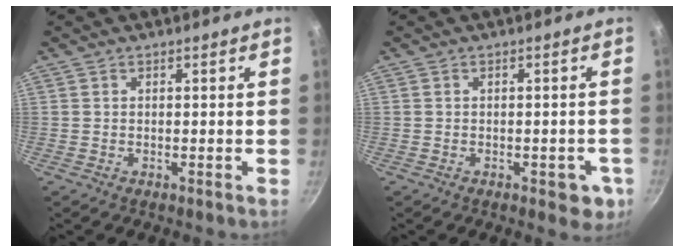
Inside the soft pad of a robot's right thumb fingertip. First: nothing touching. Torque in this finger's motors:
{"motor_torque": [0.50, 0.58, -0.18, 0.08, 0.15]}